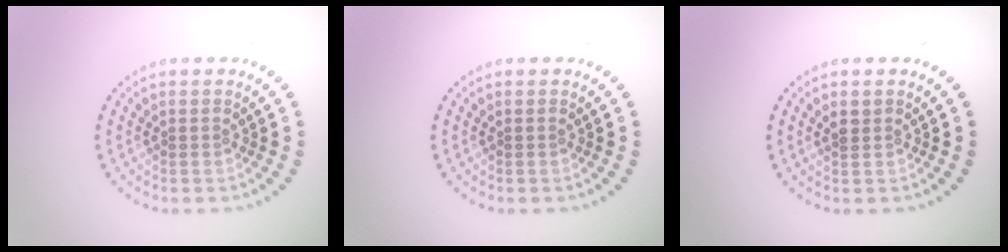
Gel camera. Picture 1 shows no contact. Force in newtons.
{"total": 0.0}
{"total": 1.3, "press": 1.1, "slide": 0.5}